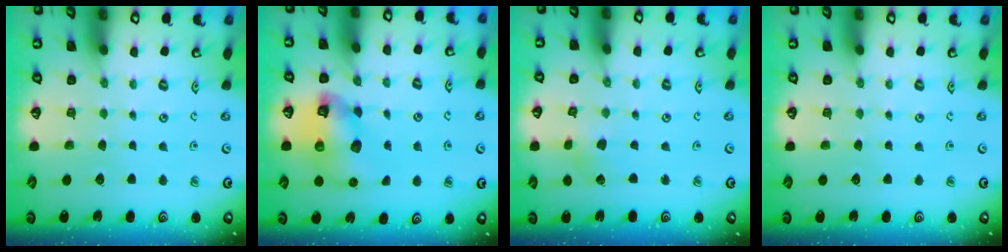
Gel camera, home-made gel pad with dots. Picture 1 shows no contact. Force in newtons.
{"total": 11.6, "press": 11.5, "slide": 1.4}
{"total": 2.6, "press": 2.6, "slide": 0.4}
{"total": 0.0}